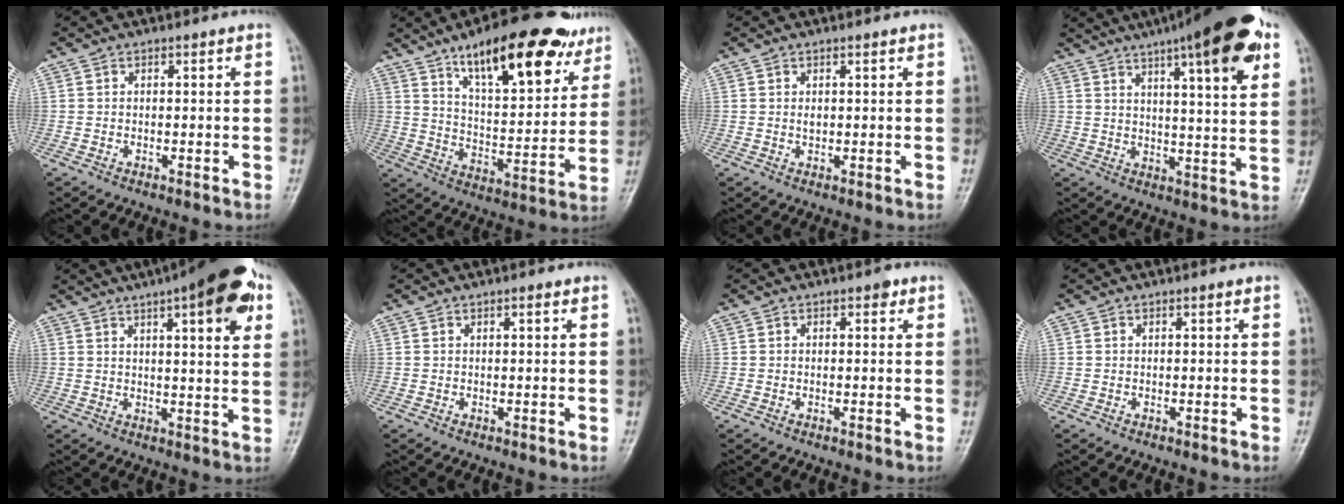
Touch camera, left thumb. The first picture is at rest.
{"total": 22.5, "force": [13.9, 8.2, 15.7], "torque": [-0.190, -0.050, 0.218]}
{"total": 1.3, "force": [0.6, 0.6, 0.9], "torque": [-0.014, -0.003, 0.011]}
{"total": 20.0, "force": [11.0, 4.0, 16.2], "torque": [-0.220, -0.017, 0.151]}
{"total": 16.0, "force": [7.9, 4.2, 13.2], "torque": [-0.161, -0.010, 0.104]}
{"total": 0.7, "force": [0.4, 0.2, 0.5], "torque": [-0.009, -0.001, 0.006]}
{"total": 1.1, "force": [0.6, 0.7, 0.7], "torque": [-0.001, 0.000, 0.004]}
{"total": 0.0}